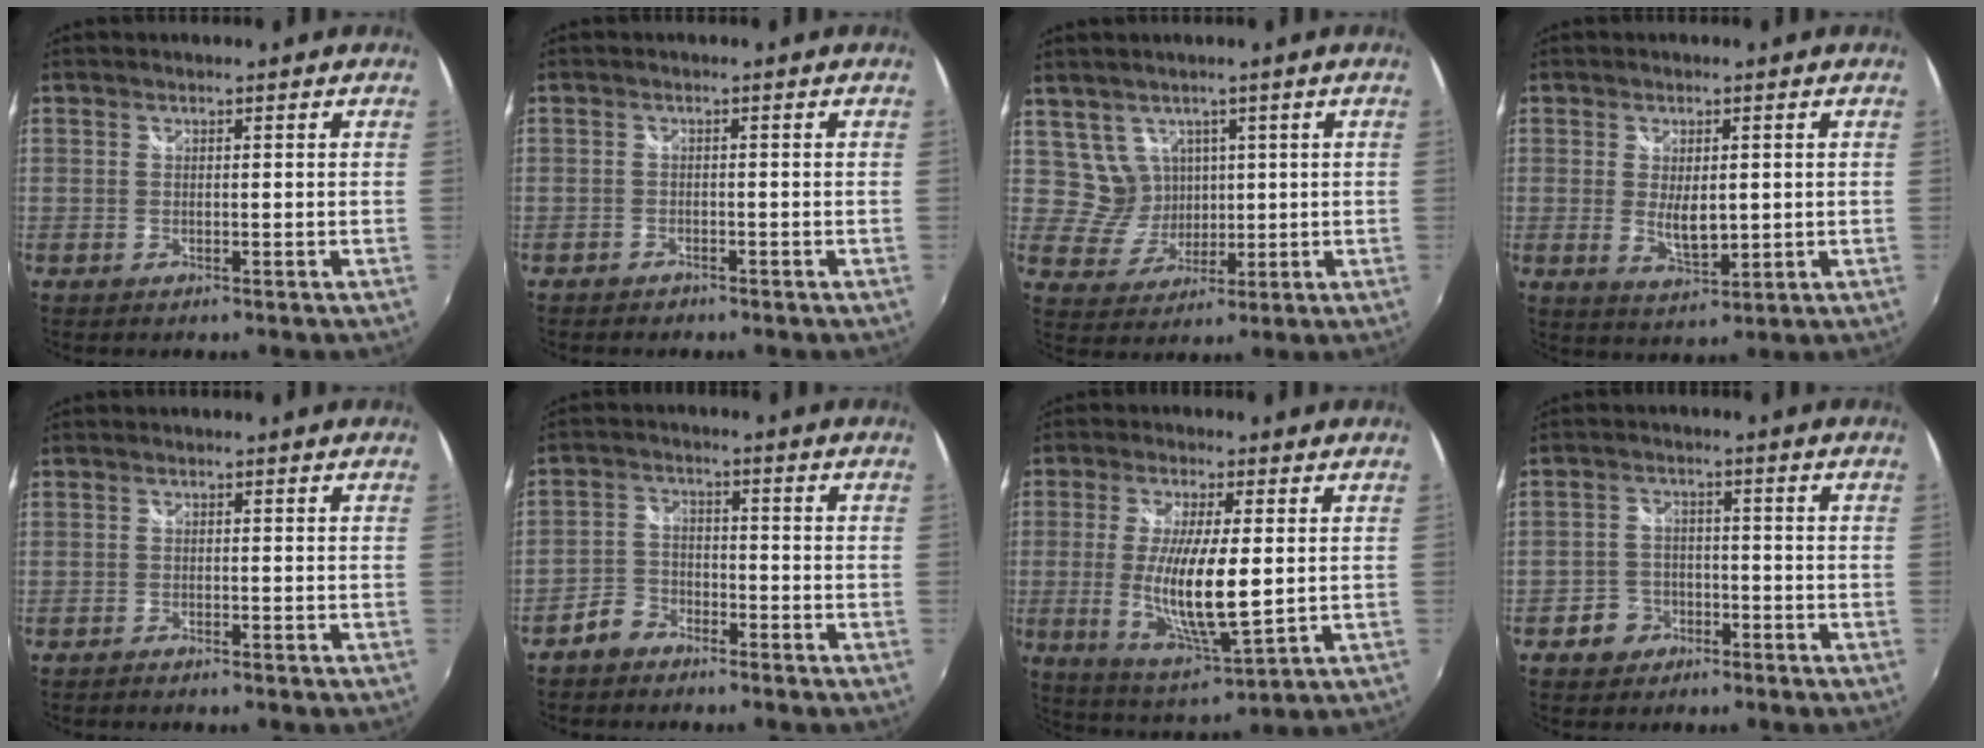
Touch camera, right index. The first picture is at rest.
{"total": 1.9, "force": [-1.6, 1.1, 0.3], "torque": [-0.012, 0.000, -0.027]}
{"total": 5.8, "force": [2.7, 5.1, 0.5], "torque": [-0.009, 0.007, 0.063]}
{"total": 5.8, "force": [0.1, 2.8, 5.1], "torque": [-0.083, -0.012, 0.009]}
{"total": 1.1, "force": [-1.1, 0.1, 0.4], "torque": [-0.013, -0.005, -0.020]}
{"total": 4.8, "force": [-3.8, 2.8, 1.1], "torque": [-0.032, 0.015, -0.071]}
{"total": 13.0, "force": [-0.4, 2.9, 12.7], "torque": [-0.239, -0.022, 0.003]}
{"total": 4.8, "force": [-2.9, 3.8, 0.7], "torque": [-0.022, 0.016, -0.047]}